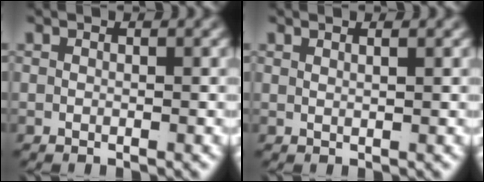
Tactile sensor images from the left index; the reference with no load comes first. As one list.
[{"total": 1.2, "force": [0.7, -0.8, 0.6], "torque": [-0.008, -0.003, 0.020]}]